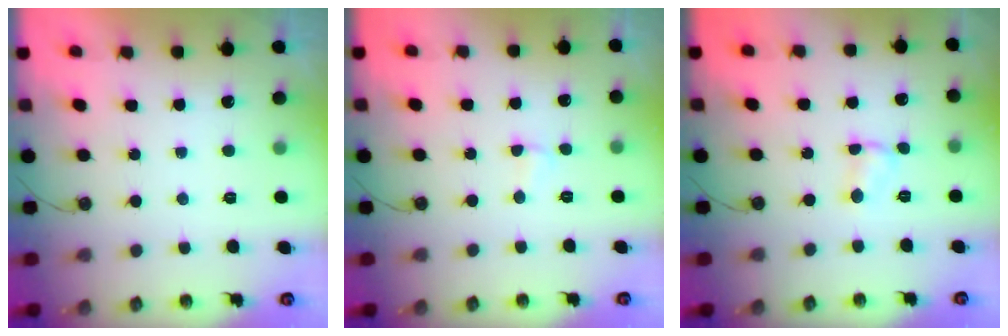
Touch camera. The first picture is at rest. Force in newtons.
{"total": 2.1, "press": 2.0, "slide": 0.6}
{"total": 3.3, "press": 3.3, "slide": 0.5}